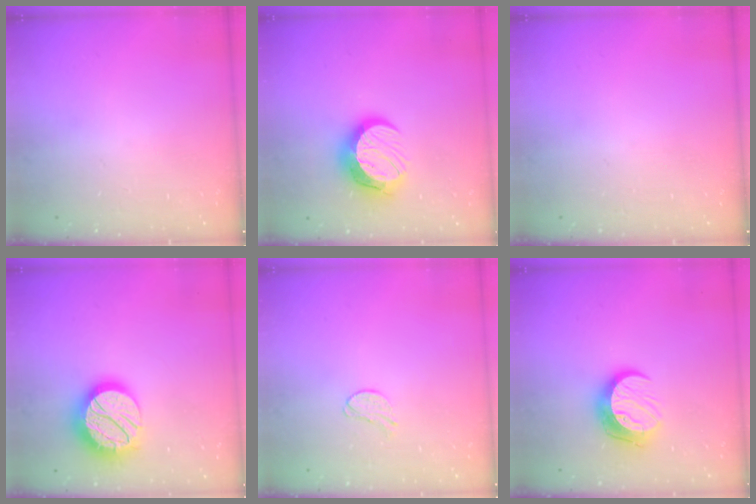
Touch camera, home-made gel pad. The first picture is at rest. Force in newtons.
{"total": 12.7, "press": 12.7, "slide": 0.8}
{"total": 0.0}
{"total": 18.3, "press": 18.2, "slide": 1.0}
{"total": 6.3, "press": 6.3, "slide": 0.5}
{"total": 11.1, "press": 11.1, "slide": 1.0}